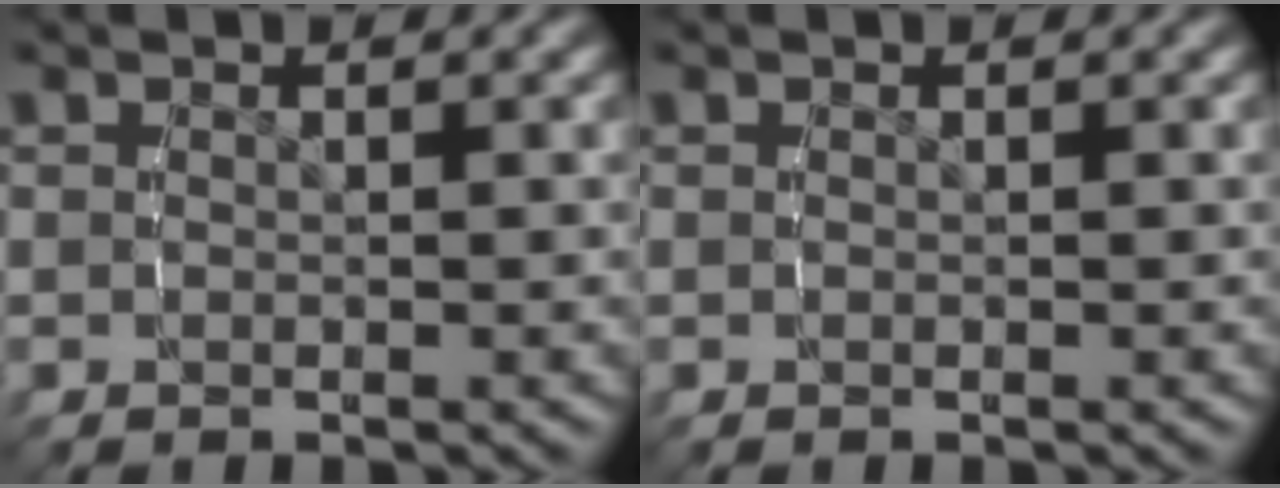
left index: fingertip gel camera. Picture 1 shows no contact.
{"total": 0.0}